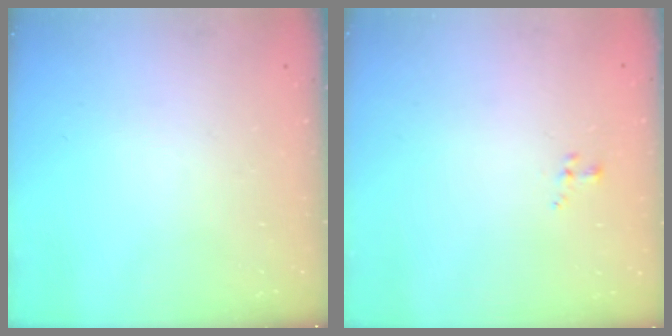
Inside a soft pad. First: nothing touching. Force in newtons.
{"total": 0.8, "press": 0.6, "slide": 0.6}